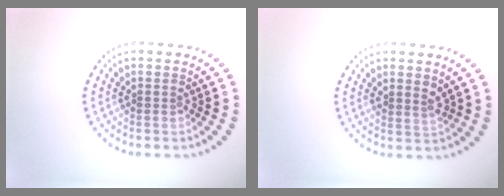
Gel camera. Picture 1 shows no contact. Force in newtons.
{"total": 1.4, "press": 1.1, "slide": 0.8}